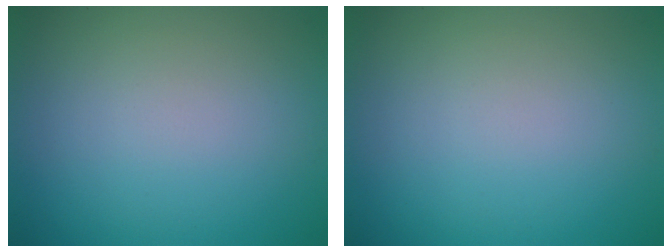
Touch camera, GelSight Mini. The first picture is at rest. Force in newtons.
{"total": 0.0}